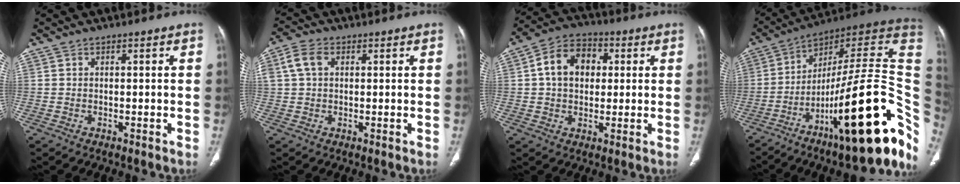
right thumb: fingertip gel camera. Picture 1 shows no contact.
{"total": 5.0, "force": [1.3, 3.4, 3.4], "torque": [-0.076, 0.014, 0.024]}
{"total": 10.9, "force": [1.9, 8.0, 7.2], "torque": [-0.095, 0.015, 0.025]}
{"total": 32.2, "force": [-10.6, 7.9, 29.3], "torque": [-0.354, 0.062, -0.157]}